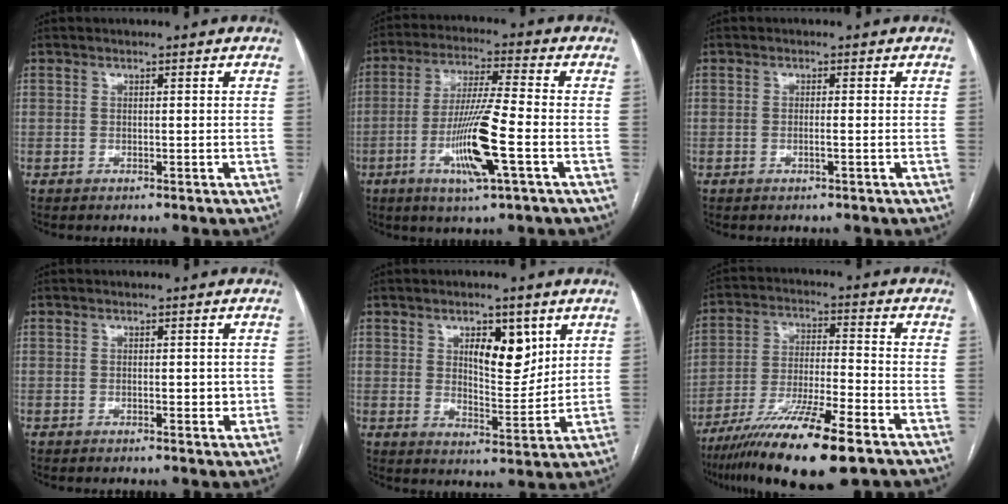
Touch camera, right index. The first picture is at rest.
{"total": 12.0, "force": [-3.8, 0.1, 11.4], "torque": [-0.223, -0.013, -0.073]}
{"total": 1.0, "force": [-0.3, -0.1, 0.9], "torque": [-0.018, -0.001, -0.005]}
{"total": 2.0, "force": [-0.1, 1.0, 1.7], "torque": [-0.021, -0.001, 0.001]}
{"total": 7.8, "force": [3.5, 3.3, 6.2], "torque": [-0.093, -0.003, 0.059]}
{"total": 15.9, "force": [-10.3, 1.2, 12.0], "torque": [-0.220, -0.041, -0.183]}